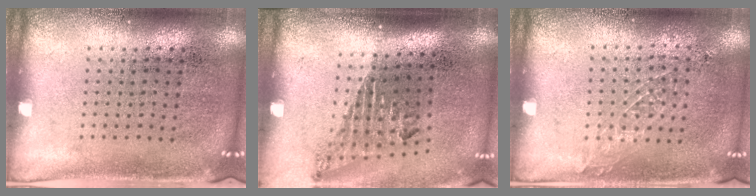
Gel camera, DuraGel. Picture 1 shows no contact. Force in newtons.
{"total": 1.7, "press": 1.1, "slide": 1.3}
{"total": 0.9, "press": 0.9, "slide": 0.1}